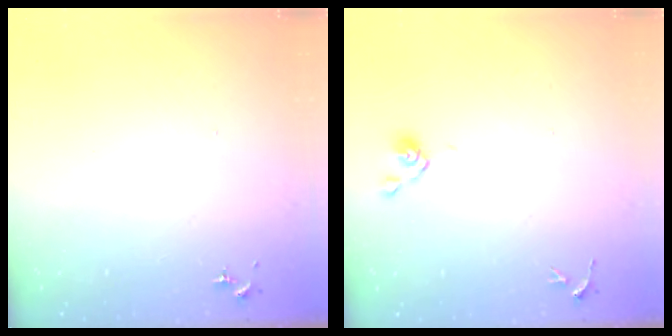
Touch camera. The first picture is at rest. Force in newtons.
{"total": 3.6, "press": 3.5, "slide": 0.9}